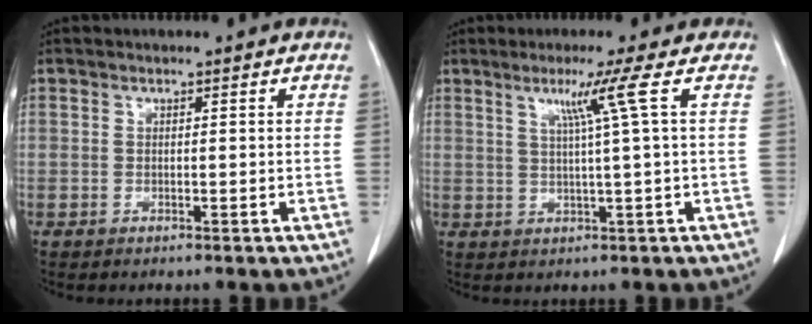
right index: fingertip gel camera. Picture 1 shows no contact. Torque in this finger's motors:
{"motor_torque": [0.14, 0.14, 0.07, 0.05]}